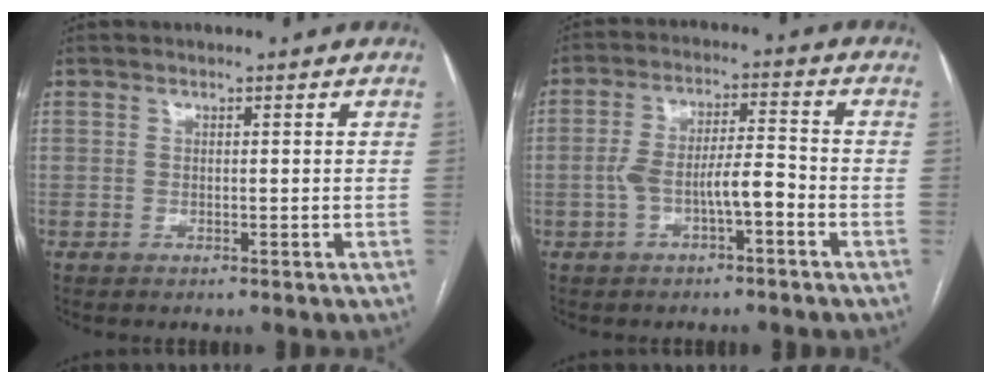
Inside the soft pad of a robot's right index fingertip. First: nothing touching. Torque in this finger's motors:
{"motor_torque": [0.22, -0.11, 0.53, 0.11]}